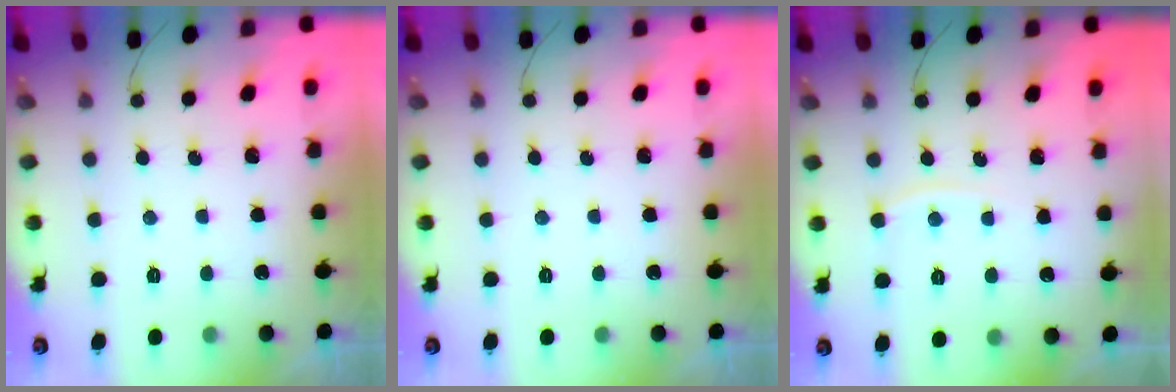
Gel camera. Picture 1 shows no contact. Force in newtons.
{"total": 0.0}
{"total": 5.7, "press": 5.6, "slide": 0.6}